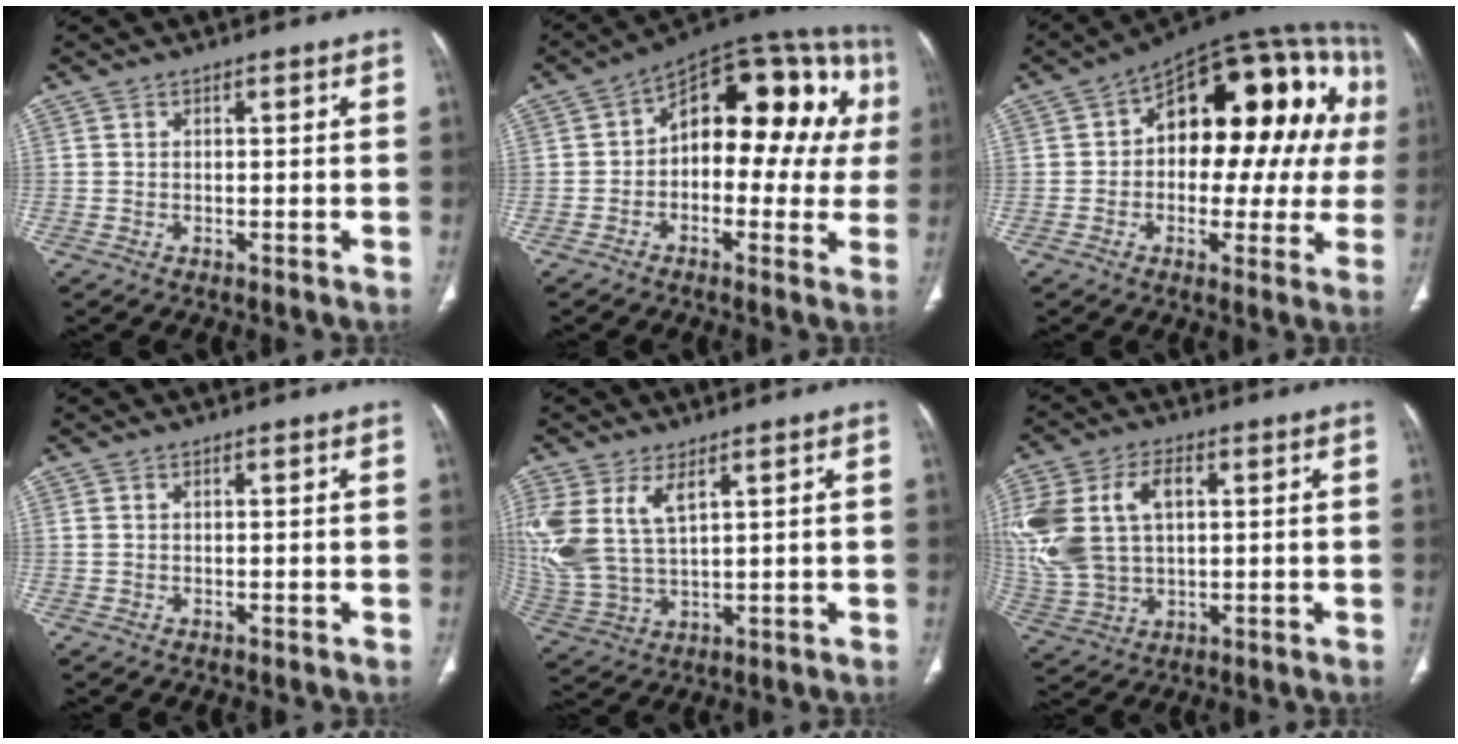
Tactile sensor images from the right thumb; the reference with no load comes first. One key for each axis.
{"total": 21.8, "fx": 2.5, "fy": 12.0, "fz": 18.1, "tx": -0.185, "ty": 0.043, "tz": 0.020}
{"total": 27.0, "fx": 3.9, "fy": 14.5, "fz": 22.4, "tx": -0.256, "ty": 0.044, "tz": 0.050}
{"total": 0.5, "fx": 0.2, "fy": 0.4, "fz": 0.4, "tx": -0.011, "ty": 0.011, "tz": 0.007}
{"total": 13.0, "fx": 5.1, "fy": 6.7, "fz": 9.9, "tx": -0.234, "ty": -0.012, "tz": 0.119}
{"total": 18.2, "fx": 3.6, "fy": 11.9, "fz": 13.3, "tx": -0.310, "ty": 0.009, "tz": 0.078}